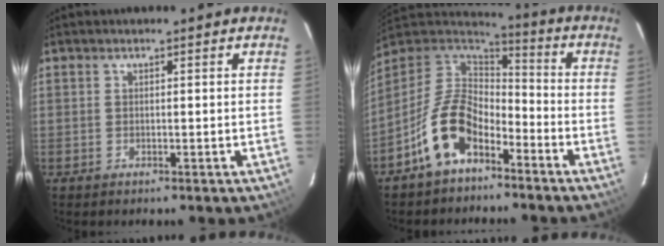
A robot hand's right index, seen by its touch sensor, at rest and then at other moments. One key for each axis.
{"total": 13.1, "fx": -7.2, "fy": 7.2, "fz": 8.2, "tx": -0.175, "ty": 0.015, "tz": -0.138}